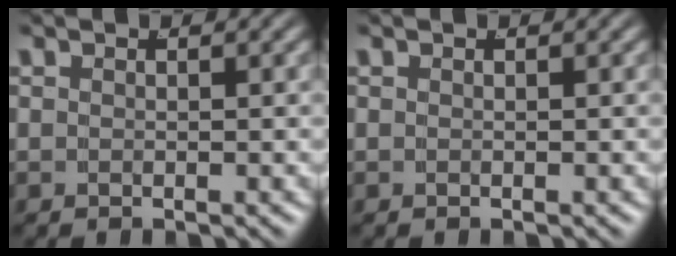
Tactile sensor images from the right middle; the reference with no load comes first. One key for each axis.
{"total": 0.0}